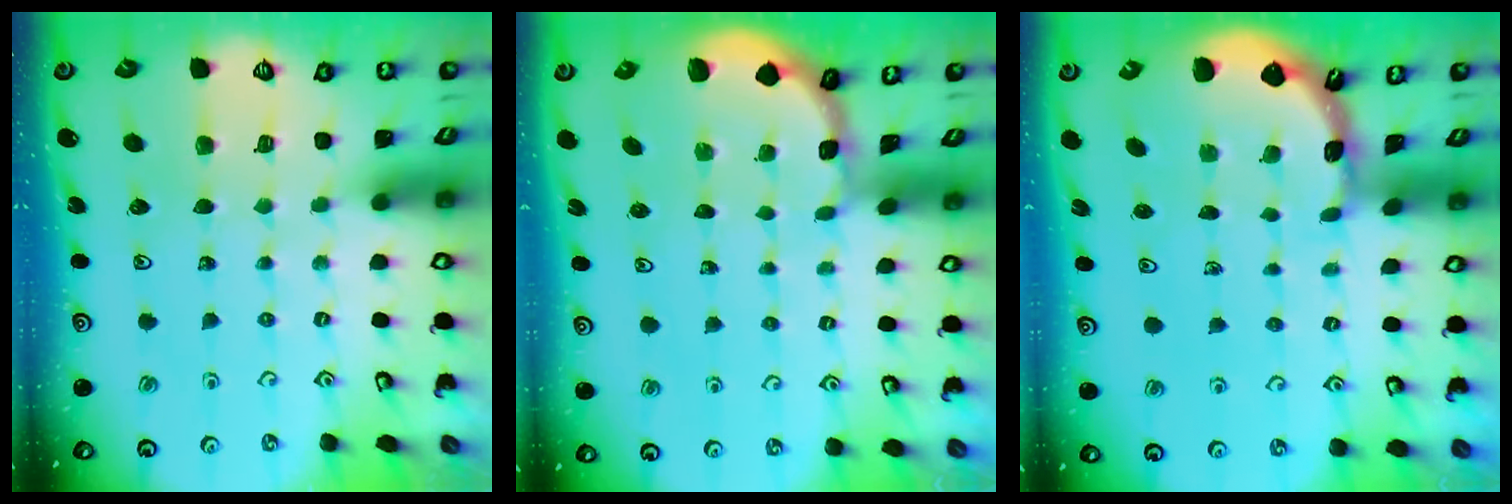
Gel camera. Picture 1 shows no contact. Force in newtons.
{"total": 0.8, "press": 0.8, "slide": 0.2}
{"total": 1.7, "press": 1.7, "slide": 0.1}